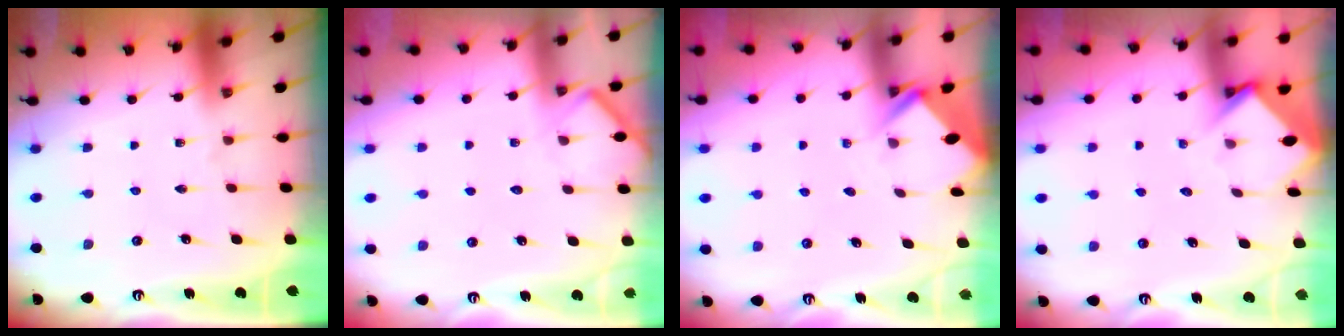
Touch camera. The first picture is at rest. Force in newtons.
{"total": 5.6, "press": 5.6, "slide": 0.5}
{"total": 2.9, "press": 2.9, "slide": 0.2}
{"total": 3.6, "press": 3.6, "slide": 0.3}